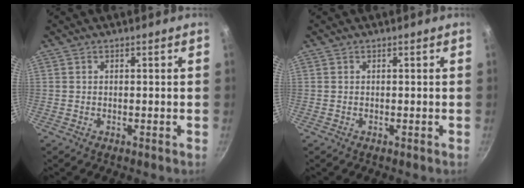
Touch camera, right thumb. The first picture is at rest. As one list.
[{"total": 0.0}]